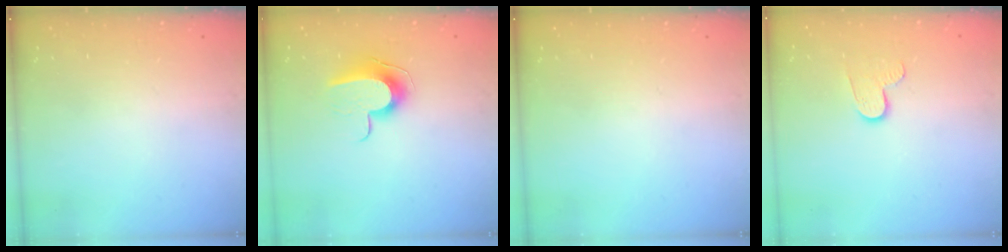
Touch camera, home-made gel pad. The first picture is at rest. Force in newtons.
{"total": 10.1, "press": 10.1, "slide": 0.5}
{"total": 0.0}
{"total": 5.9, "press": 5.9, "slide": 0.4}